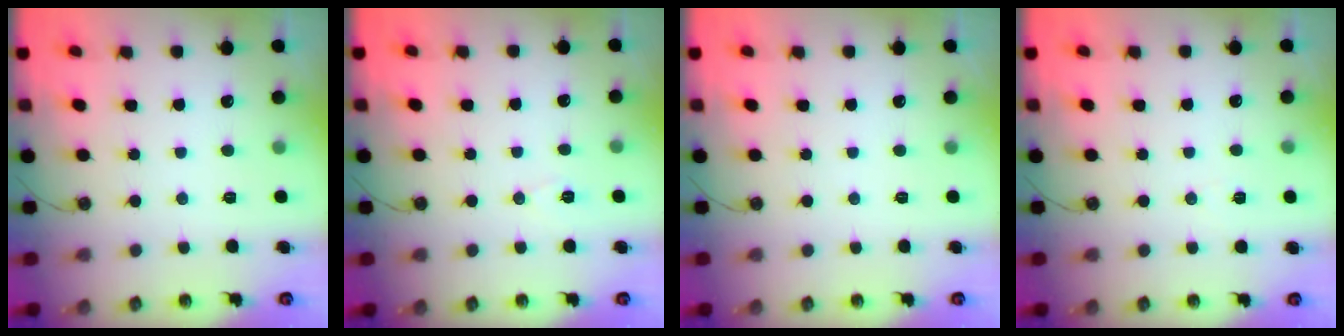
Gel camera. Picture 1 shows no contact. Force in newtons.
{"total": 5.9, "press": 3.8, "slide": 4.5}
{"total": 0.0}
{"total": 4.8, "press": 4.4, "slide": 1.9}